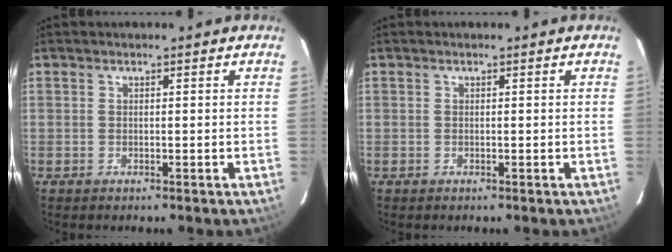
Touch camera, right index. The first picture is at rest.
{"total": 0.0}